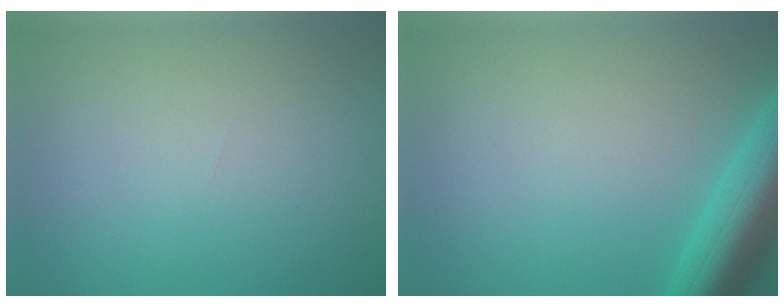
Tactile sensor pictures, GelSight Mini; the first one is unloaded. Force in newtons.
{"total": 6.6, "press": 6.5, "slide": 0.4}